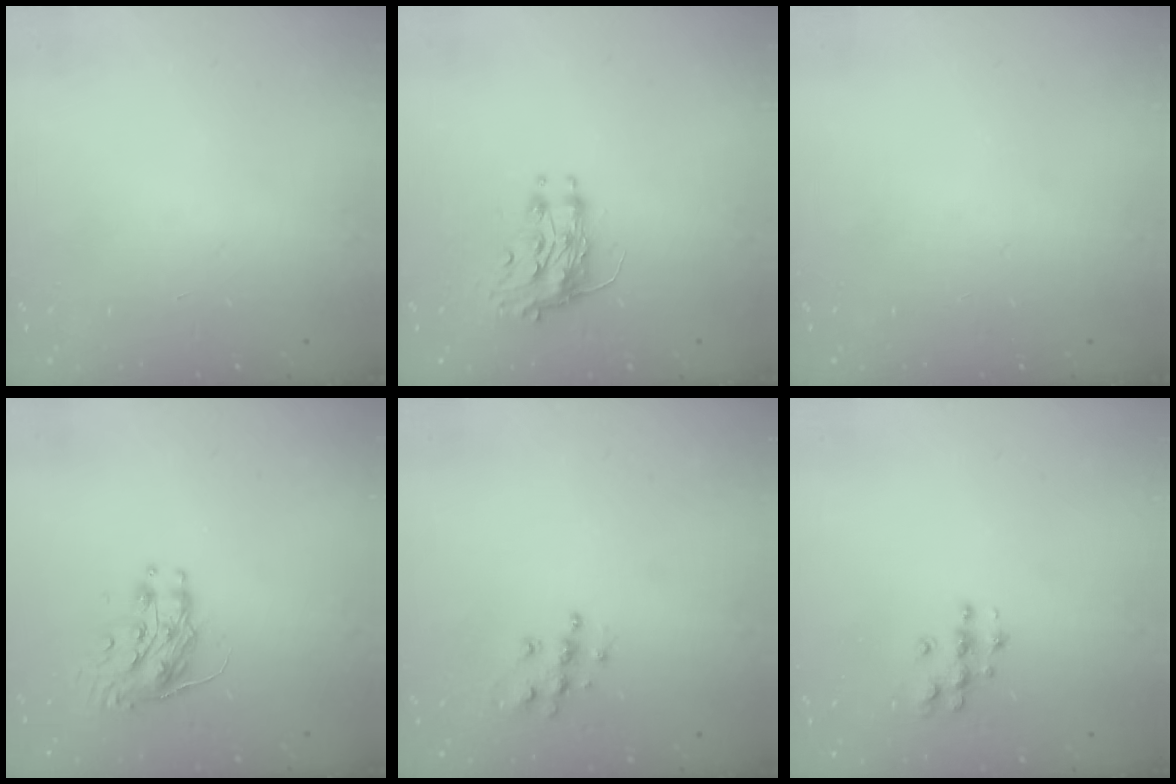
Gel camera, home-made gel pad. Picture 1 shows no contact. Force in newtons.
{"total": 8.4, "press": 8.4, "slide": 0.3}
{"total": 0.0}
{"total": 9.0, "press": 9.0, "slide": 0.6}
{"total": 7.7, "press": 7.7, "slide": 0.3}
{"total": 5.2, "press": 5.1, "slide": 0.5}